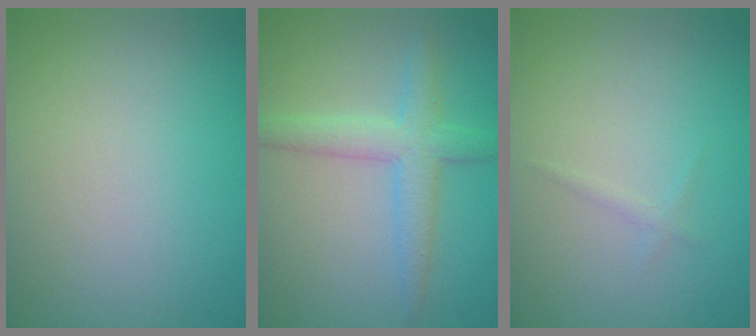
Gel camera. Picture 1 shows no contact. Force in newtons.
{"total": 3.7, "press": 3.7, "slide": 0.1}
{"total": 0.6, "press": 0.6, "slide": 0.1}